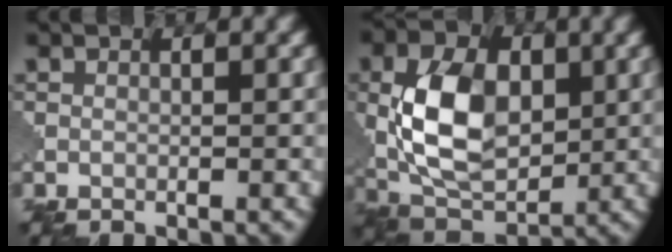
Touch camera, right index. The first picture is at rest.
{"total": 8.4, "force": [0.9, 5.5, 6.3], "torque": [-0.126, -0.001, 0.013]}